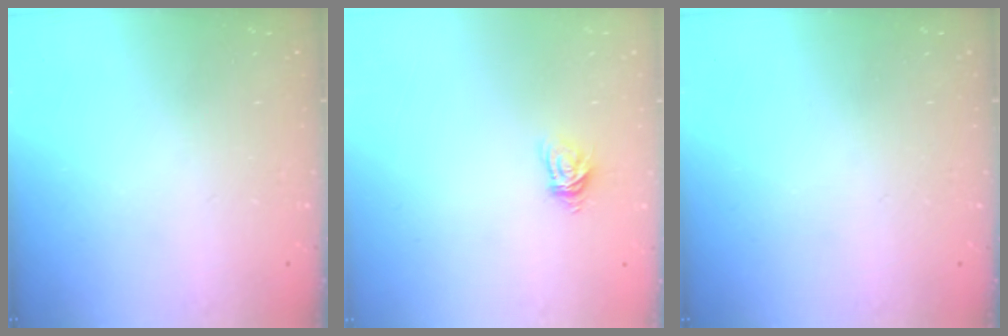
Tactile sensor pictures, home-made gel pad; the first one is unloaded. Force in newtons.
{"total": 4.7, "press": 4.7, "slide": 0.4}
{"total": 0.0}